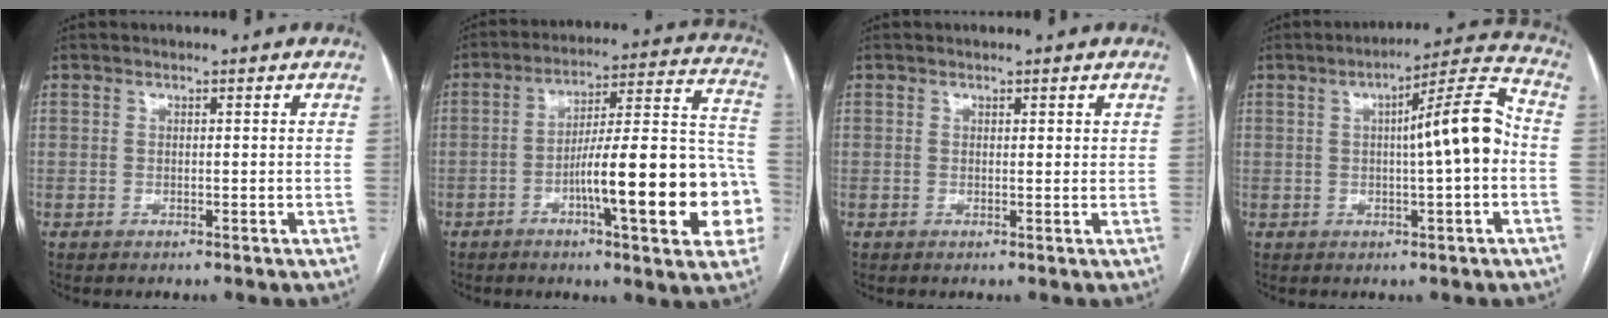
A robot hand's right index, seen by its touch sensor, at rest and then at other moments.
{"total": 20.9, "force": [-6.0, 2.9, 19.8], "torque": [-0.218, 0.029, -0.079]}
{"total": 0.8, "force": [0.5, 0.4, 0.4], "torque": [-0.005, 0.000, 0.007]}
{"total": 10.7, "force": [-0.1, 0.5, 10.6], "torque": [-0.156, 0.026, -0.003]}